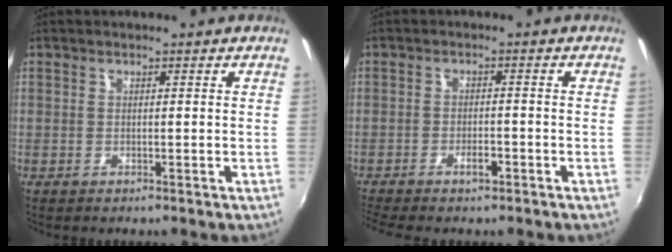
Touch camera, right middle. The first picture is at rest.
{"total": 4.2, "force": [-3.2, 1.2, 2.5], "torque": [-0.061, -0.005, -0.057]}